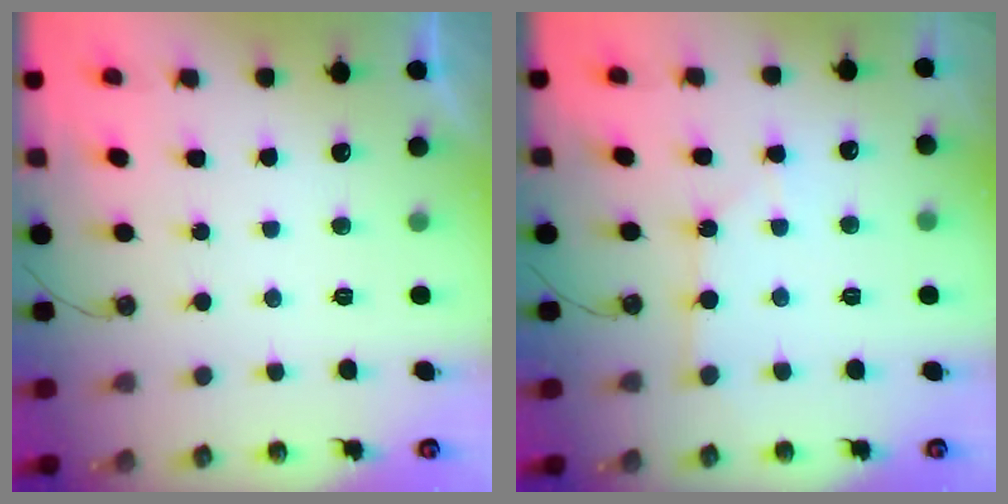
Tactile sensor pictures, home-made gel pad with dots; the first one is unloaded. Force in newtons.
{"total": 3.0, "press": 2.9, "slide": 0.4}